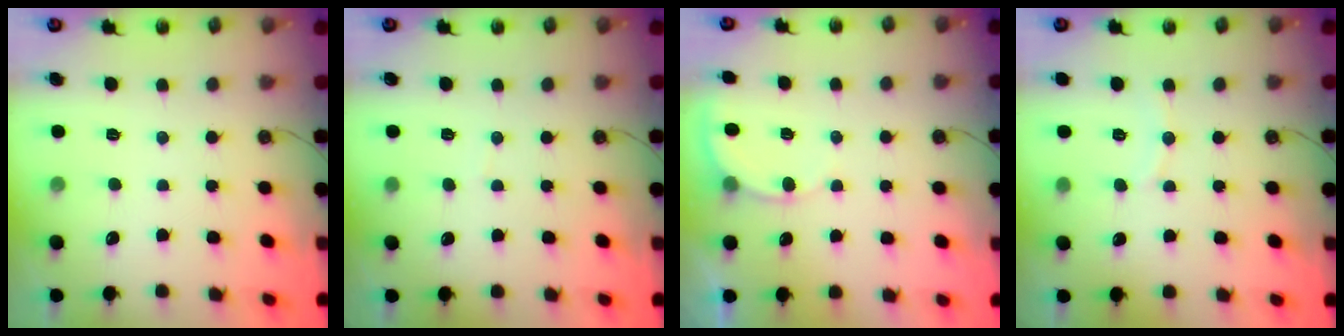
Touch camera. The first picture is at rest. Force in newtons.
{"total": 2.6, "press": 2.6, "slide": 0.3}
{"total": 3.8, "press": 3.8, "slide": 0.4}
{"total": 4.3, "press": 4.2, "slide": 0.6}